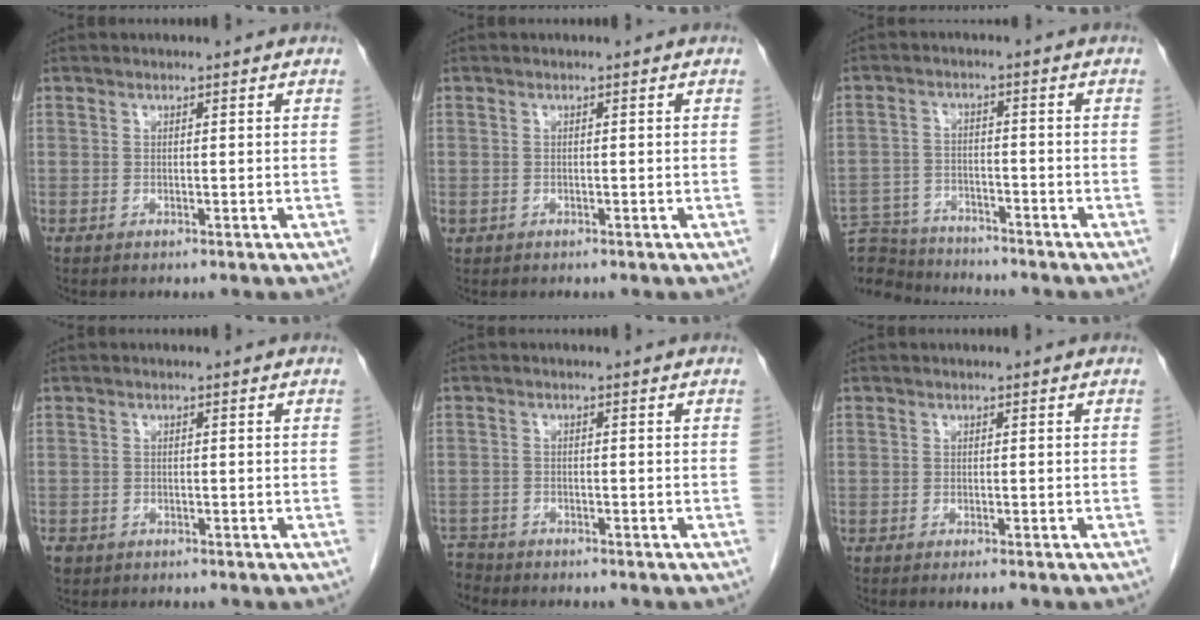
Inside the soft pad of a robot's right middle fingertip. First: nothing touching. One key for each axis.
{"total": 0.6, "fx": -0.2, "fy": 0.6, "fz": 0.2, "tx": -0.006, "ty": 0.005, "tz": 0.001}
{"total": 12.0, "fx": -11.5, "fy": 2.5, "fz": 2.3, "tx": -0.052, "ty": 0.009, "tz": -0.185}
{"total": 2.1, "fx": -1.4, "fy": 1.5, "fz": 0.5, "tx": -0.014, "ty": 0.001, "tz": -0.022}
{"total": 3.0, "fx": -2.9, "fy": 0.6, "fz": -0.6, "tx": 0.009, "ty": -0.007, "tz": -0.055}
{"total": 1.4, "fx": -1.0, "fy": 0.3, "fz": 0.9, "tx": -0.012, "ty": -0.004, "tz": -0.012}